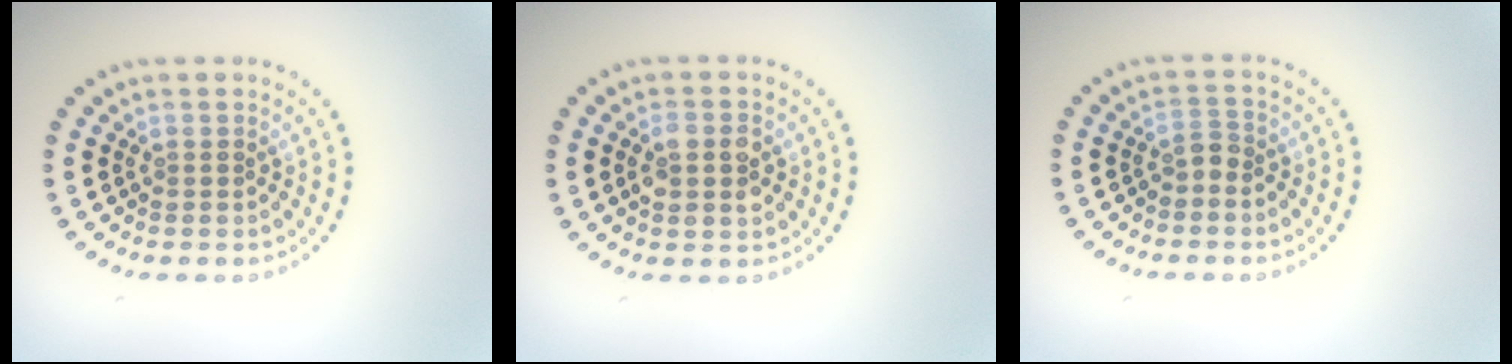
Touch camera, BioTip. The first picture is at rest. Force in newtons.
{"total": 2.7, "press": 2.7, "slide": 0.3}
{"total": 1.3, "press": 1.0, "slide": 0.8}